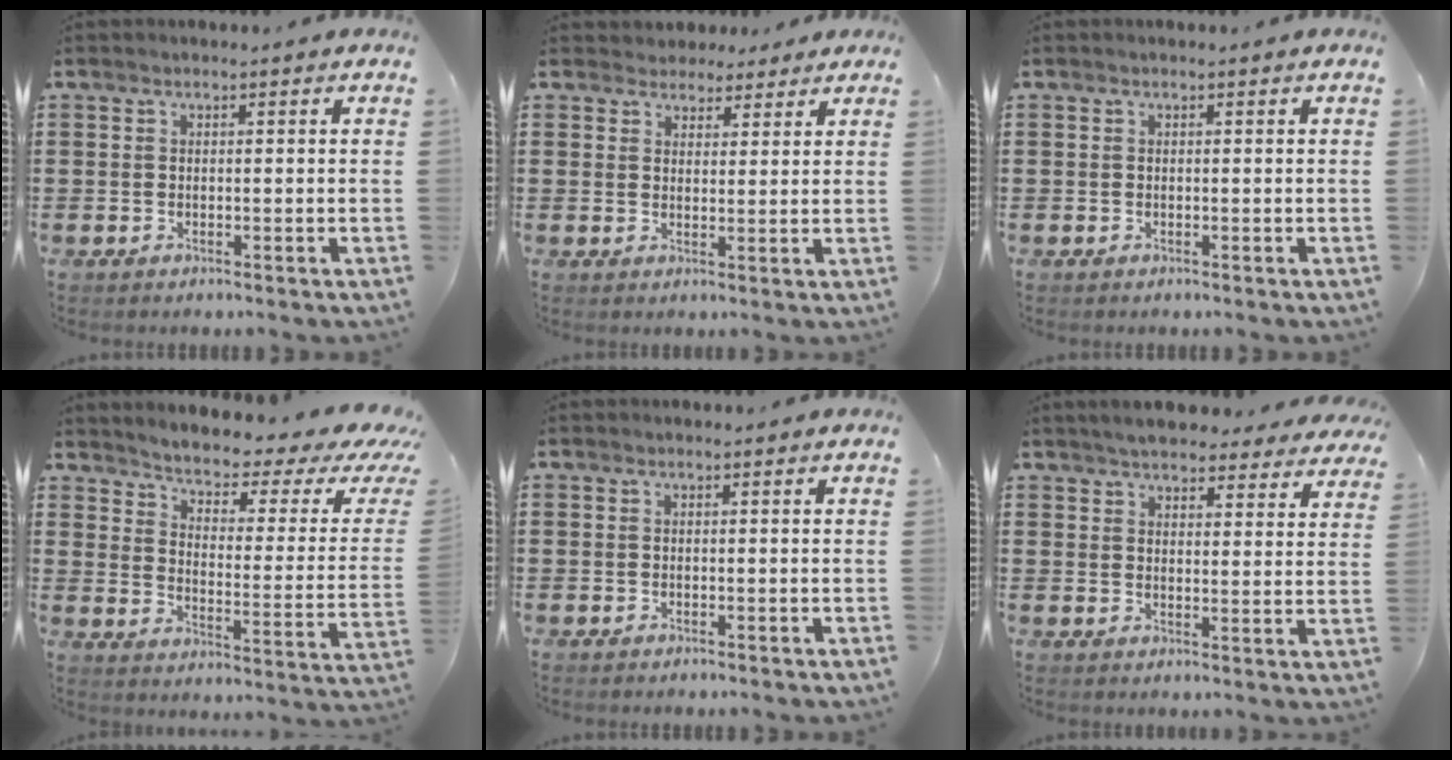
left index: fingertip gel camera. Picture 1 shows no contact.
{"total": 3.2, "force": [2.7, 1.8, 0.1], "torque": [-0.016, 0.006, 0.051]}
{"total": 0.0}
{"total": 2.8, "force": [1.9, 0.5, 1.9], "torque": [-0.051, -0.026, 0.022]}
{"total": 0.0}
{"total": 4.8, "force": [4.6, 0.6, 1.2], "torque": [-0.040, -0.017, 0.083]}